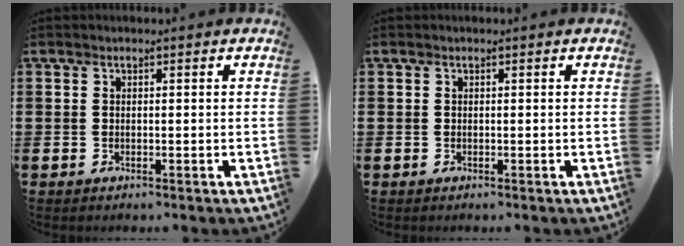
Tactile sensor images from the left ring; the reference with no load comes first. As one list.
[{"total": 0.0}]